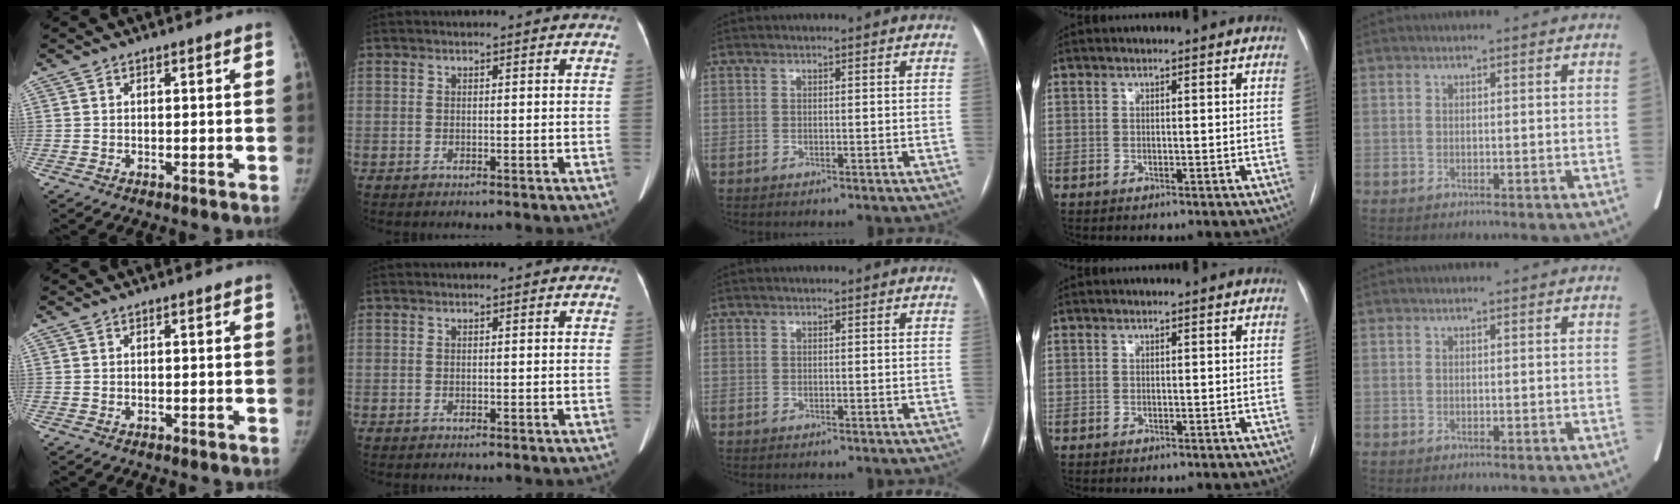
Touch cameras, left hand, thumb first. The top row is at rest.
{}